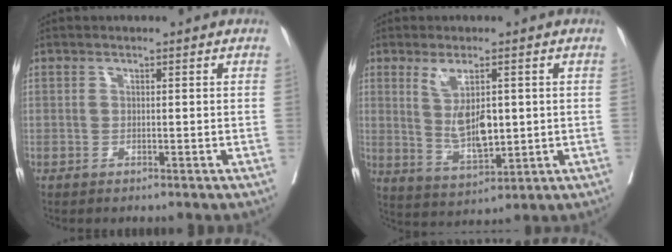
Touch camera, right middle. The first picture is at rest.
{"total": 7.3, "force": [1.0, 2.4, 6.9], "torque": [-0.132, -0.015, 0.030]}